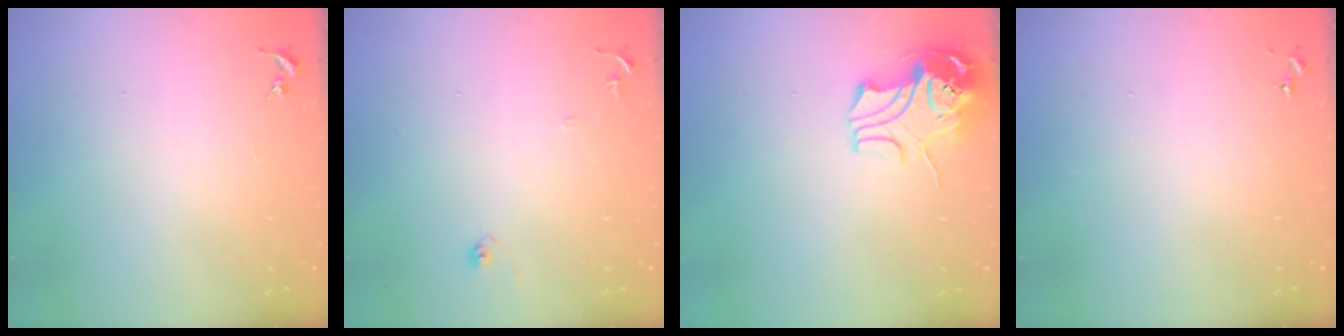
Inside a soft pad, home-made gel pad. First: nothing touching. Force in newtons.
{"total": 6.4, "press": 6.4, "slide": 0.6}
{"total": 11.2, "press": 11.0, "slide": 1.6}
{"total": 0.0}